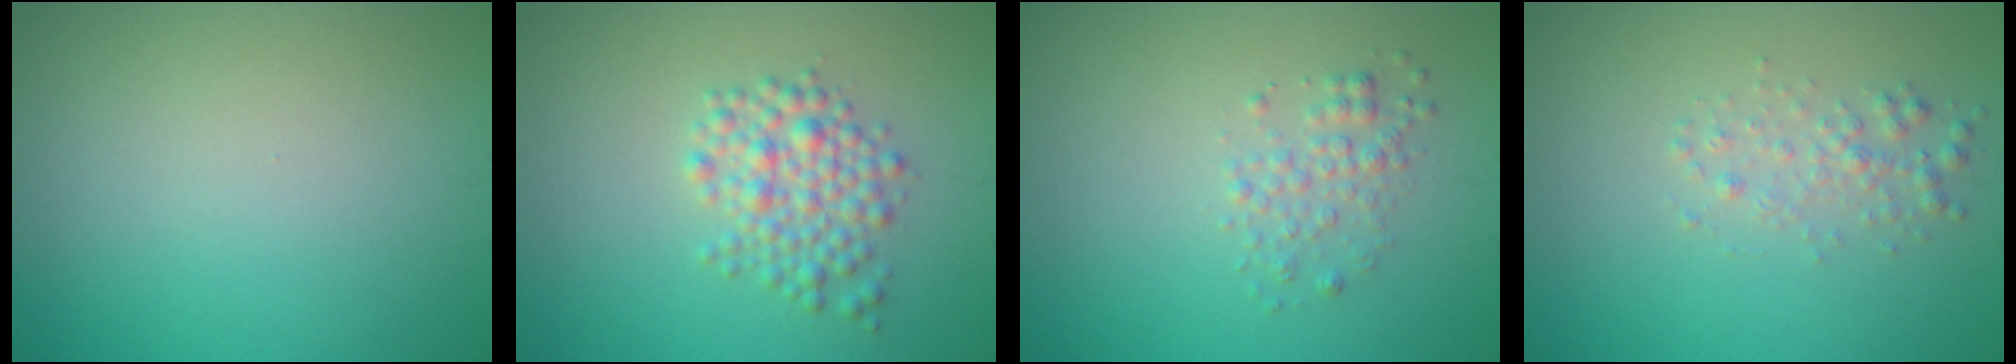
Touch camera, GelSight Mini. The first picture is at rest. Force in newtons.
{"total": 3.4, "press": 3.4, "slide": 0.1}
{"total": 1.8, "press": 1.8, "slide": 0.1}
{"total": 1.7, "press": 1.7, "slide": 0.0}